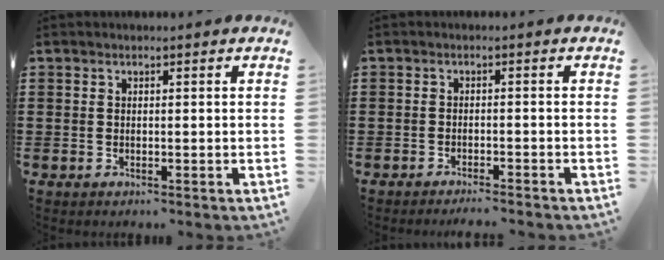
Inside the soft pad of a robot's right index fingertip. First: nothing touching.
{"total": 1.8, "force": [-1.7, -0.3, 0.3], "torque": [-0.008, 0.000, -0.034]}